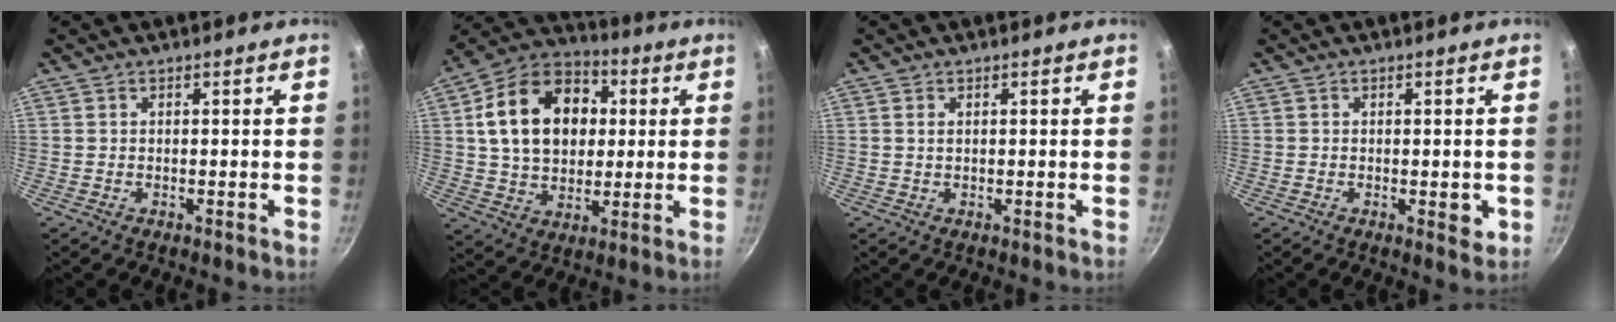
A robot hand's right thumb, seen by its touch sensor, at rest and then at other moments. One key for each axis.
{"total": 19.4, "fx": 3.5, "fy": 14.3, "fz": 12.7, "tx": -0.184, "ty": 0.019, "tz": 0.053}
{"total": 0.8, "fx": 0.3, "fy": 0.4, "fz": 0.6, "tx": -0.012, "ty": 0.001, "tz": 0.007}
{"total": 2.9, "fx": -0.5, "fy": 1.6, "fz": 2.4, "tx": -0.024, "ty": -0.002, "tz": -0.007}